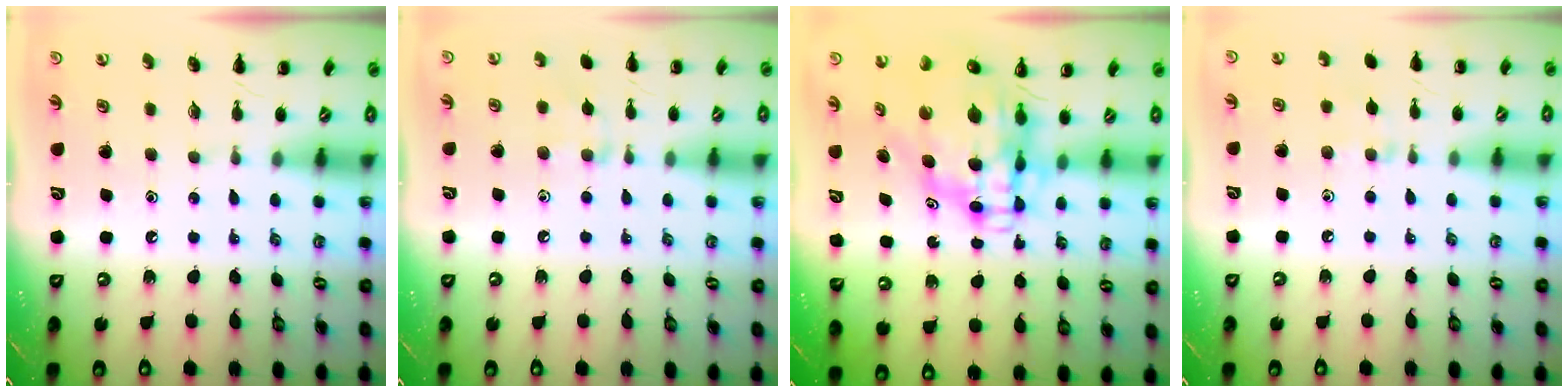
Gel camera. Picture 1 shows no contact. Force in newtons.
{"total": 6.6, "press": 6.4, "slide": 1.7}
{"total": 10.8, "press": 10.3, "slide": 3.0}
{"total": 5.8, "press": 5.4, "slide": 2.0}